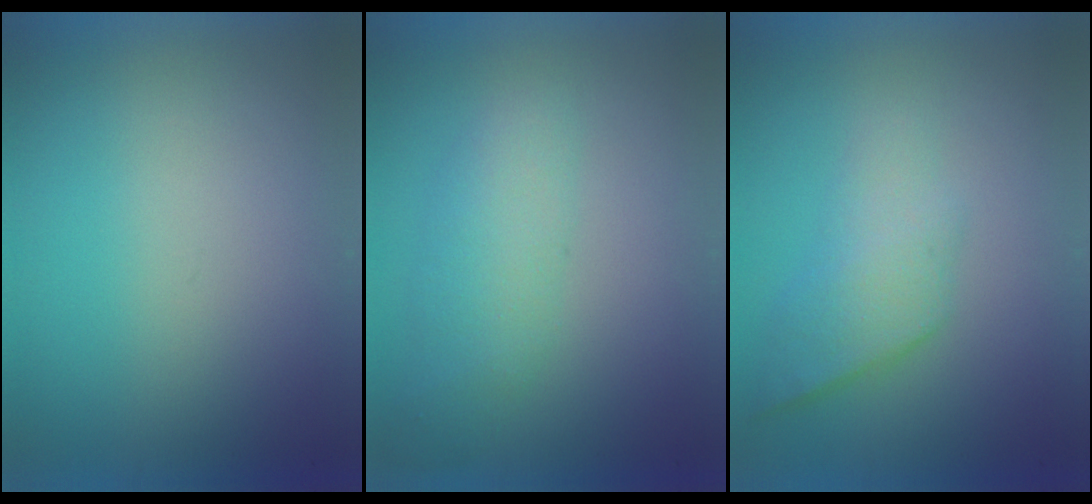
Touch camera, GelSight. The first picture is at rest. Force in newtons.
{"total": 2.2}
{"total": 2.3}